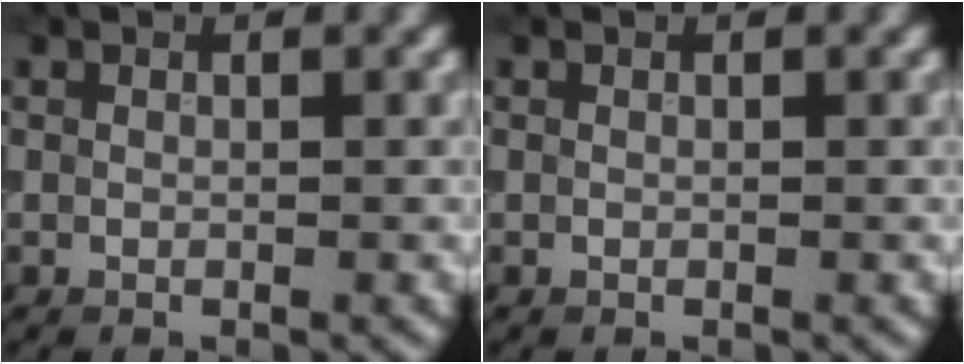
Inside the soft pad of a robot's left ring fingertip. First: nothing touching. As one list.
[{"total": 0.0}]